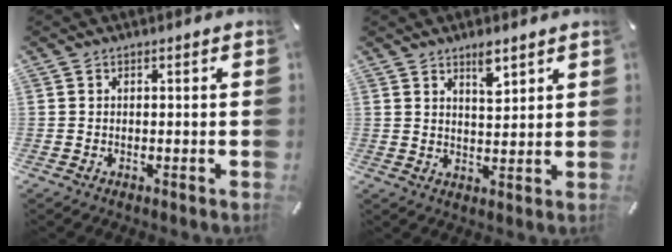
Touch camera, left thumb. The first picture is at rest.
{"total": 5.0, "force": [3.7, 1.8, 2.8], "torque": [-0.031, -0.024, 0.060]}